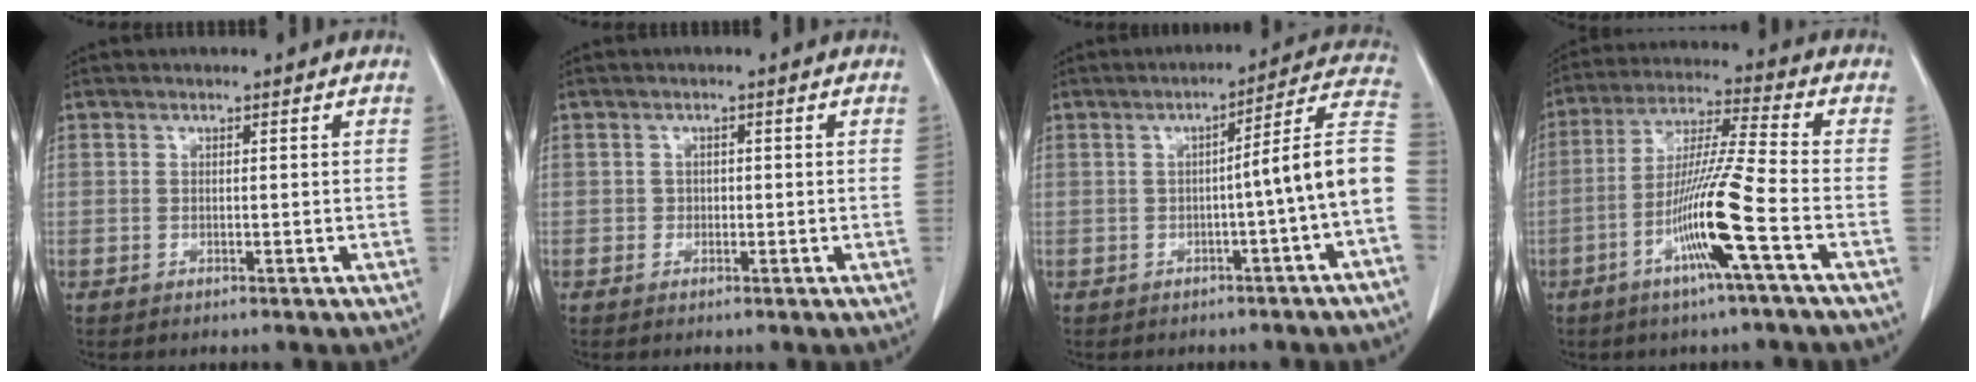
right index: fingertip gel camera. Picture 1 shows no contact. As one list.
[{"total": 0.8, "force": [-0.2, 0.8, 0.1], "torque": [0.006, 0.004, -0.004]}, {"total": 9.9, "force": [-2.0, -1.5, 9.6], "torque": [-0.117, 0.025, -0.033]}, {"total": 12.3, "force": [-4.8, -1.4, 11.2], "torque": [-0.217, -0.009, -0.097]}]